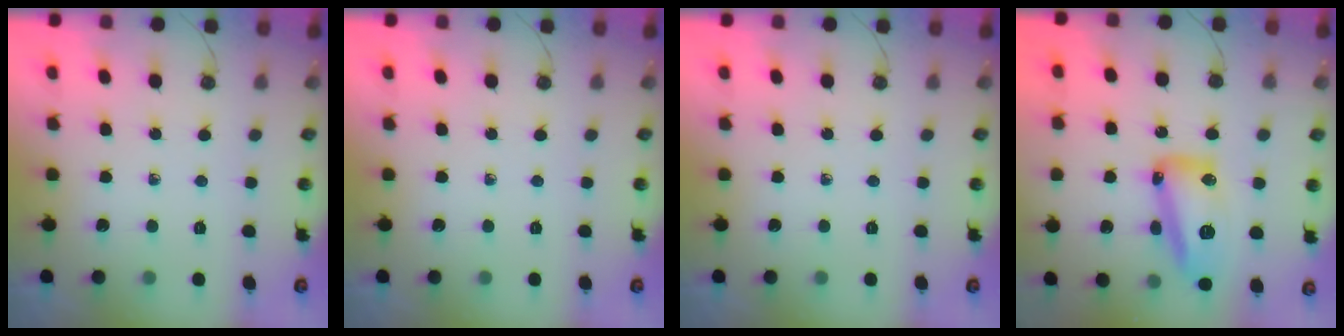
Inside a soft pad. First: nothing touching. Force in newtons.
{"total": 0.0}
{"total": 0.0}
{"total": 14.7, "press": 14.6, "slide": 1.8}